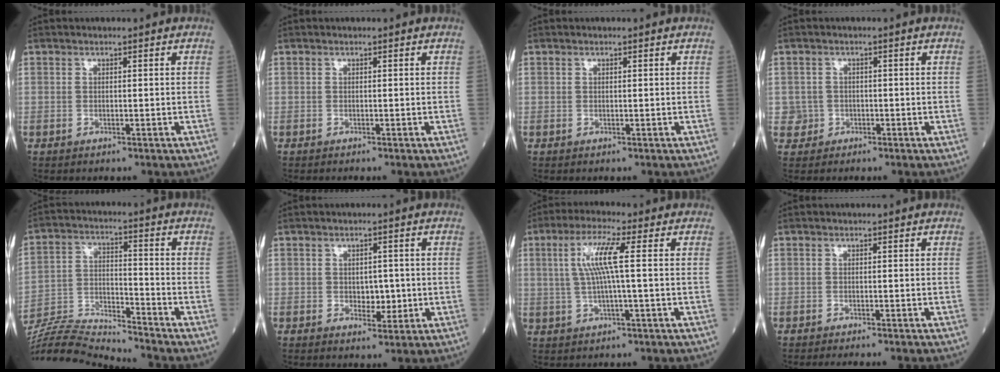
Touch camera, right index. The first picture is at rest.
{"total": 0.0}
{"total": 0.0}
{"total": 2.1, "force": [-0.7, 2.0, -0.3], "torque": [0.012, 0.010, -0.015]}
{"total": 13.1, "force": [-13.0, -1.3, 1.7], "torque": [-0.041, 0.015, -0.241]}
{"total": 2.9, "force": [-0.3, 1.9, 2.2], "torque": [-0.025, 0.001, 0.002]}
{"total": 6.7, "force": [1.1, -0.3, 6.6], "torque": [-0.138, 0.011, 0.022]}
{"total": 5.3, "force": [-4.8, 0.1, 2.3], "torque": [-0.017, -0.011, -0.063]}